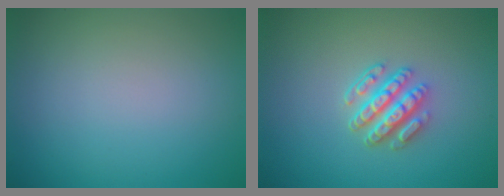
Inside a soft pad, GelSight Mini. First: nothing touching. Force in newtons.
{"total": 4.0, "press": 3.3, "slide": 2.3}